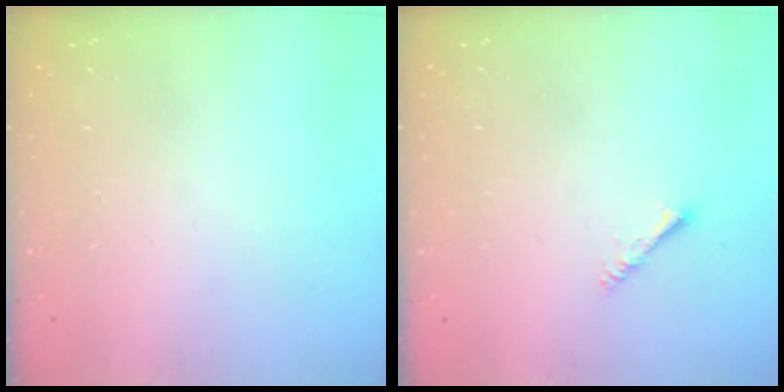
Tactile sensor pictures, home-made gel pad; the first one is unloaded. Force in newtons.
{"total": 1.4, "press": 1.3, "slide": 0.3}